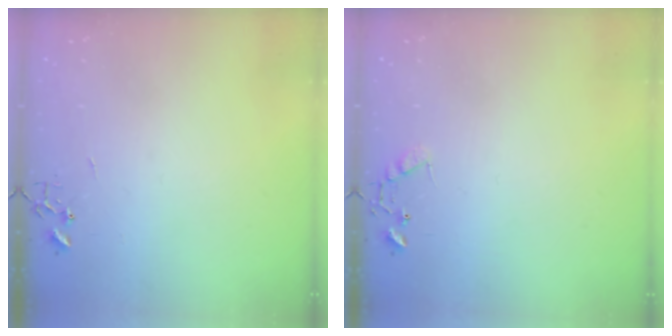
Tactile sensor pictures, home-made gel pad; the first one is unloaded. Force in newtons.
{"total": 6.8, "press": 6.8, "slide": 0.5}